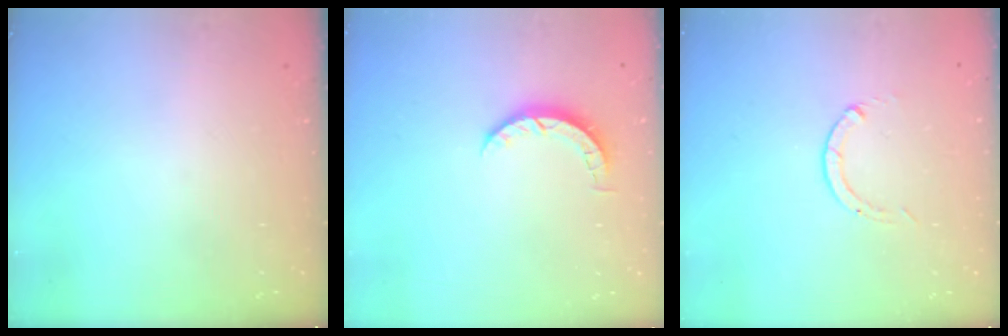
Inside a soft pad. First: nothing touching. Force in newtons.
{"total": 3.3, "press": 3.3, "slide": 0.4}
{"total": 0.0}